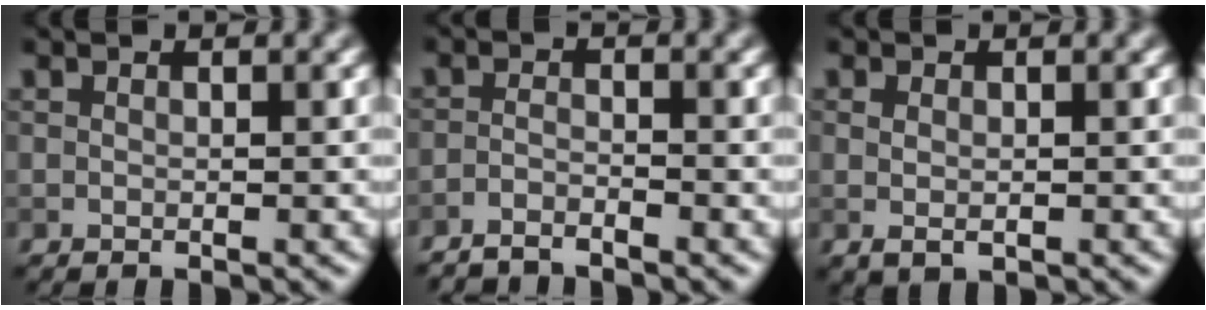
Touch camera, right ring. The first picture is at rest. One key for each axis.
{"total": 2.0, "fx": -1.9, "fy": 0.3, "fz": 0.8, "tx": -0.013, "ty": -0.001, "tz": -0.044}
{"total": 1.5, "fx": 0.0, "fy": 0.8, "fz": 1.2, "tx": -0.023, "ty": -0.002, "tz": 0.004}